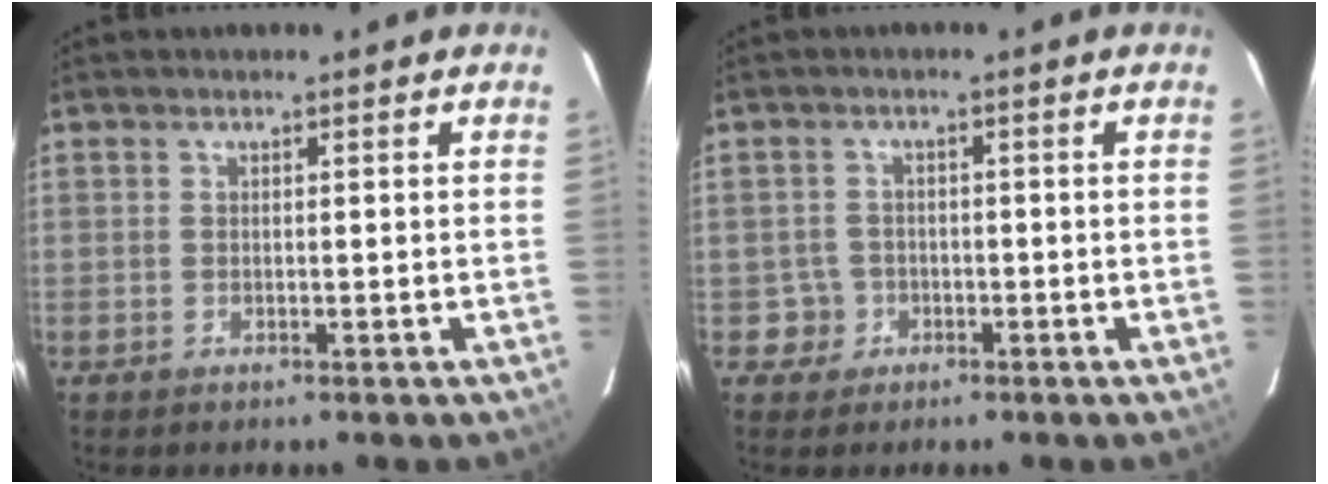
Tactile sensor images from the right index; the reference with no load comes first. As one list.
[{"total": 3.4, "force": [-1.2, 3.2, -0.3], "torque": [0.007, 0.020, -0.018]}]